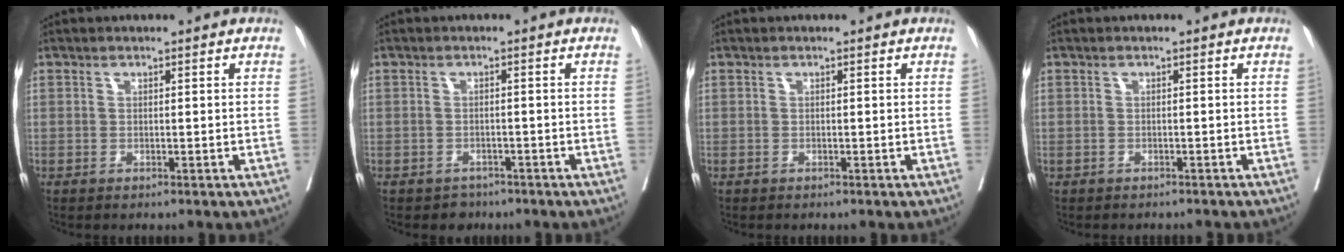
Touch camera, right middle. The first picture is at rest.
{"total": 2.2, "force": [-1.6, 1.4, -0.2], "torque": [-0.004, 0.005, -0.027]}
{"total": 0.0}
{"total": 2.4, "force": [-2.1, 1.0, 0.5], "torque": [-0.010, -0.002, -0.024]}